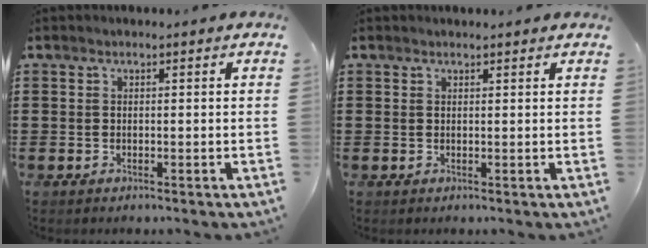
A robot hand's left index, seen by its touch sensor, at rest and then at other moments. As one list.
[{"total": 0.6, "force": [0.6, 0.1, 0.1], "torque": [-0.004, 0.002, 0.012]}]